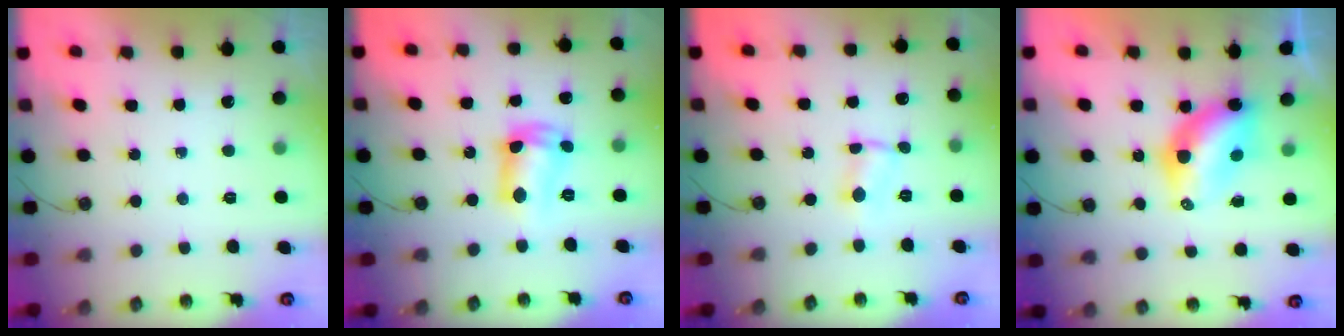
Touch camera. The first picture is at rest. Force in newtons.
{"total": 11.7, "press": 11.7, "slide": 0.9}
{"total": 1.6, "press": 1.6, "slide": 0.3}
{"total": 7.9, "press": 7.8, "slide": 0.7}